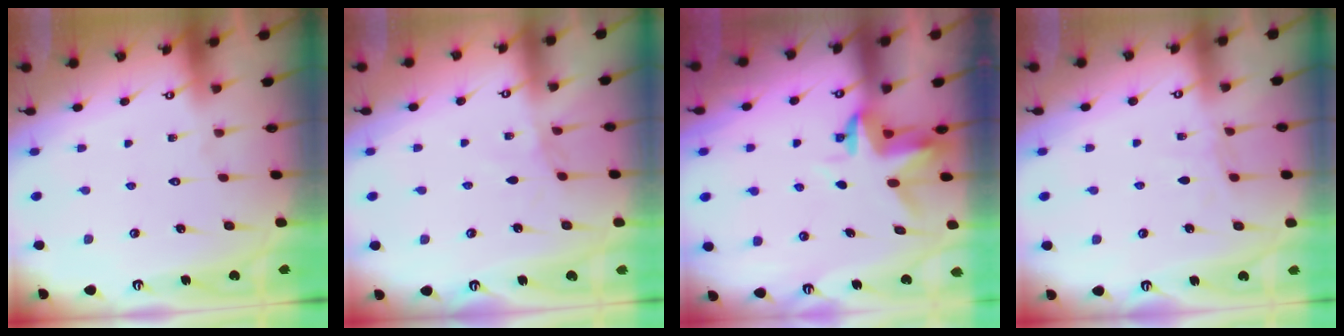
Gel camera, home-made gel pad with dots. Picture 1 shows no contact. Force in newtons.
{"total": 2.7, "press": 2.7, "slide": 0.4}
{"total": 3.6, "press": 3.6, "slide": 0.1}
{"total": 3.9, "press": 3.9, "slide": 0.5}